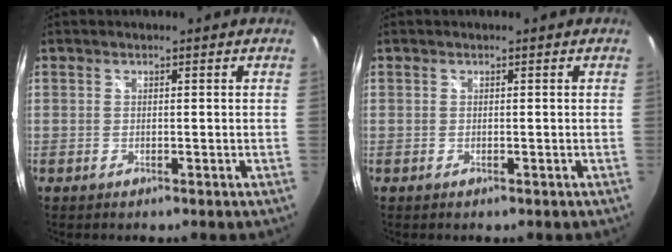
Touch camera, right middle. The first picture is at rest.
{"total": 0.0}